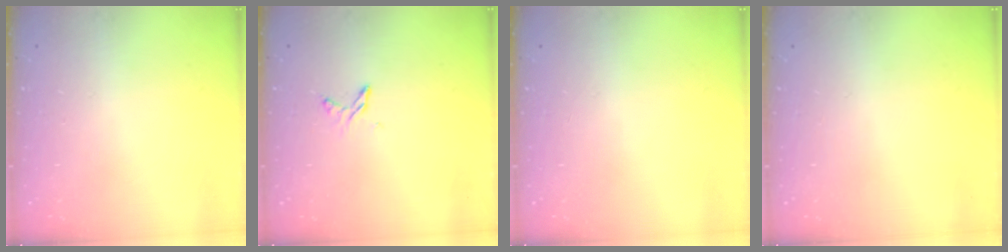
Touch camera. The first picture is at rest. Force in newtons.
{"total": 4.2, "press": 4.1, "slide": 0.4}
{"total": 0.0}
{"total": 0.0}